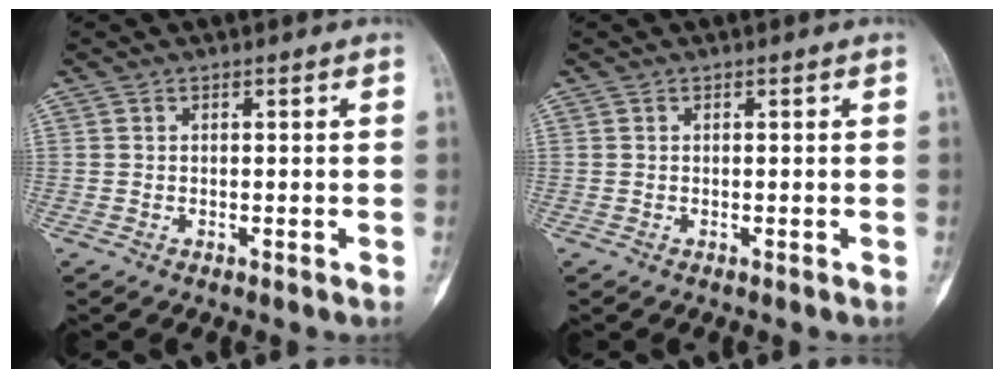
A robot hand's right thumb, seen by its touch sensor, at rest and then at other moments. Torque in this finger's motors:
{"motor_torque": [0.23, 0.01, 0.16, 0.05, 0.06]}